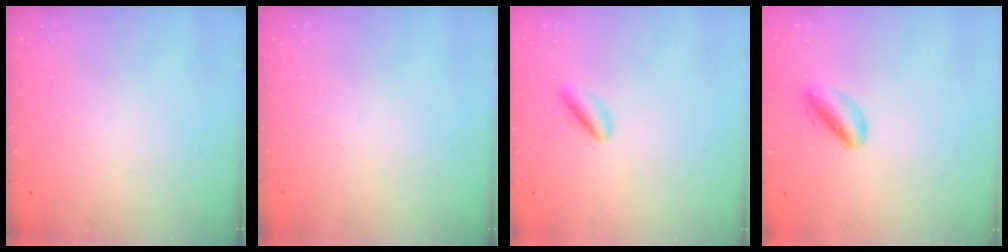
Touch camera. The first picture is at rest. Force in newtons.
{"total": 0.0}
{"total": 3.6, "press": 3.3, "slide": 1.4}
{"total": 5.1, "press": 4.8, "slide": 1.6}